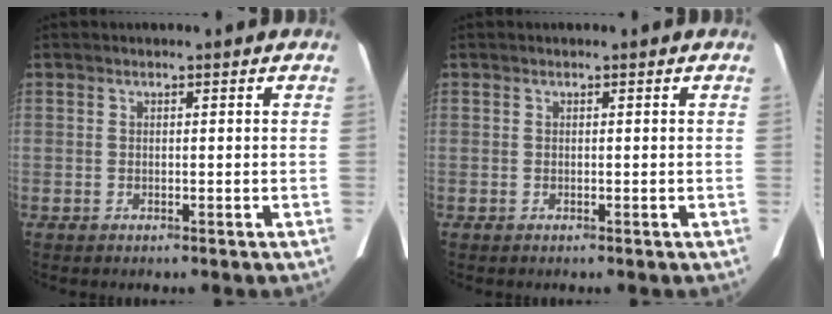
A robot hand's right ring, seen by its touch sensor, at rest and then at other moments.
{"total": 0.0}